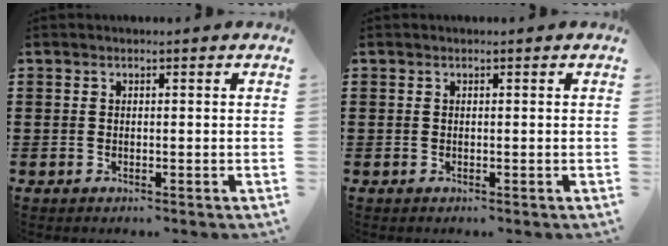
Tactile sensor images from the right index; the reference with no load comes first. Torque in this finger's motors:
{"motor_torque": [0.00, 0.00, 0.00, -0.01]}